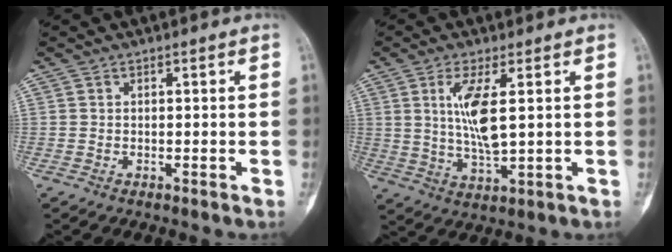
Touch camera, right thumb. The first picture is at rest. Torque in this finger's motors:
{"motor_torque": [-0.69, 1.49, 0.45, 0.26, 0.38]}